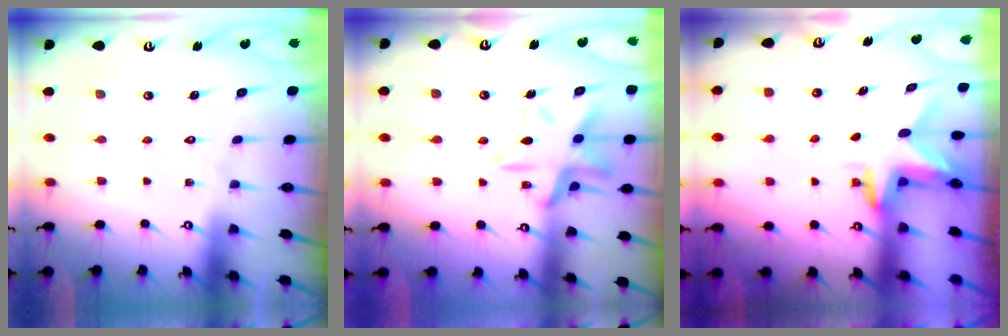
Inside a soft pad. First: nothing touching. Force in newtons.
{"total": 14.0, "press": 14.0, "slide": 1.2}
{"total": 3.0, "press": 2.9, "slide": 0.2}